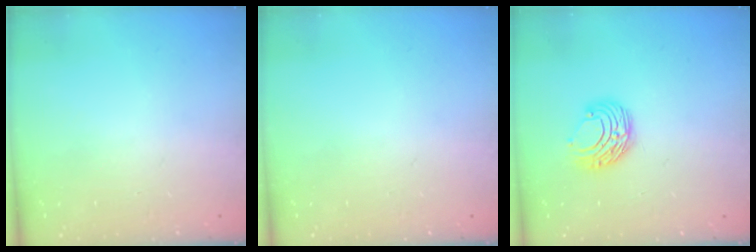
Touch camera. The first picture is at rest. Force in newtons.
{"total": 0.0}
{"total": 8.1, "press": 8.1, "slide": 0.4}